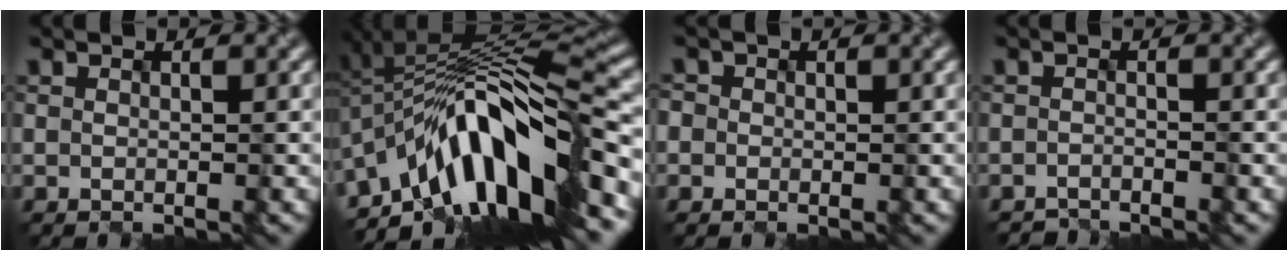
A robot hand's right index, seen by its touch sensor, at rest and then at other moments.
{"total": 12.2, "force": [-6.3, 3.5, 9.8], "torque": [-0.140, 0.019, -0.111]}
{"total": 1.1, "force": [-0.2, 1.1, 0.0], "torque": [-0.002, 0.000, 0.001]}
{"total": 1.7, "force": [-1.6, -0.2, -0.4], "torque": [0.010, -0.002, -0.032]}